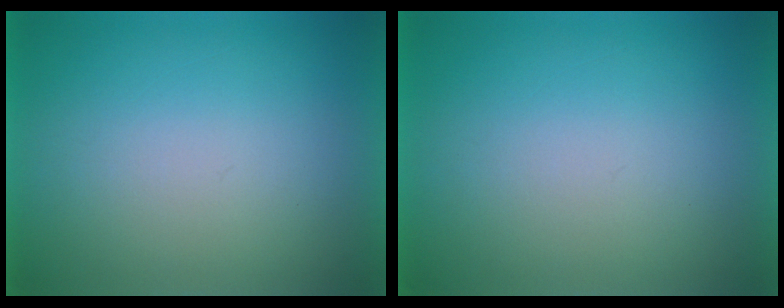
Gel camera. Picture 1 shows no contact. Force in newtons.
{"total": 0.0}